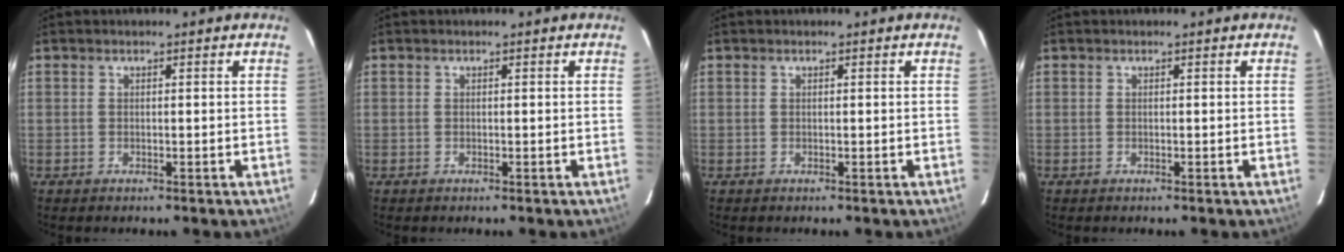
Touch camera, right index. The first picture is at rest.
{"total": 0.0}
{"total": 0.0}
{"total": 0.0}